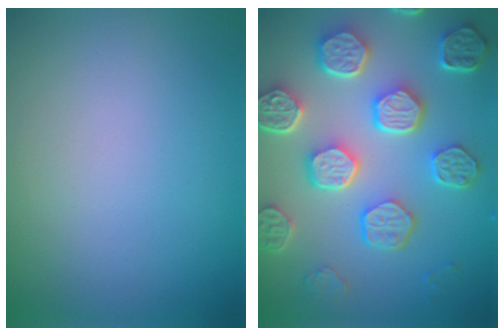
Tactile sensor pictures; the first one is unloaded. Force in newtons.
{"total": 8.1, "press": 6.1, "slide": 5.4}